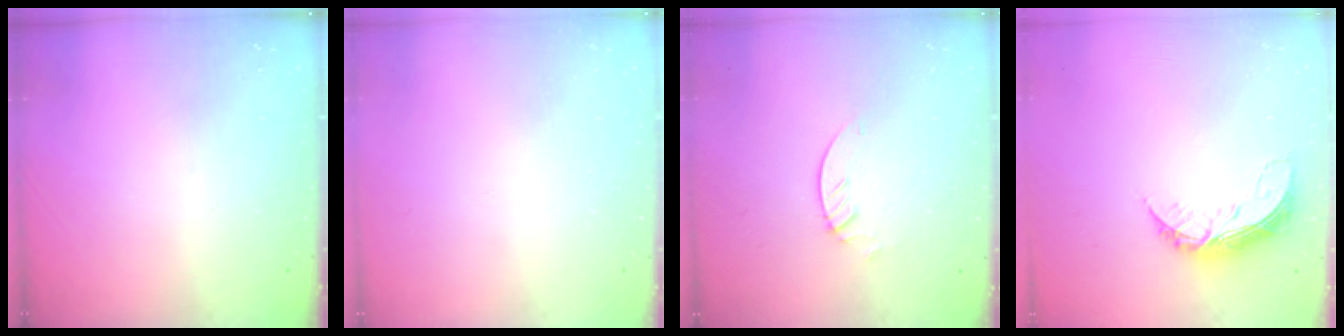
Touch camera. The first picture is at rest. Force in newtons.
{"total": 0.0}
{"total": 2.3, "press": 2.3, "slide": 0.2}
{"total": 7.9, "press": 7.9, "slide": 0.6}